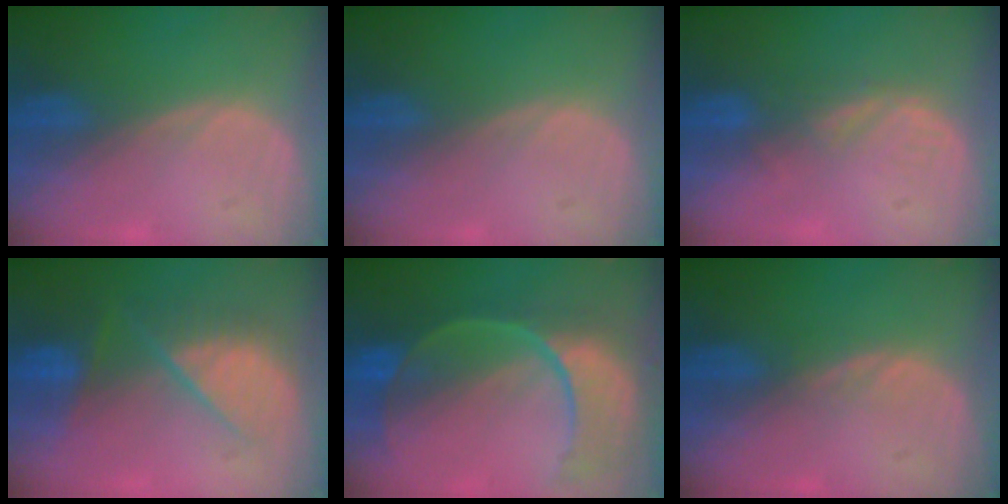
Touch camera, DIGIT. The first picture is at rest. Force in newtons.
{"total": 0.0}
{"total": 2.8, "press": 2.2, "slide": 1.7}
{"total": 8.8, "press": 8.0, "slide": 3.8}
{"total": 11.1, "press": 9.4, "slide": 5.9}
{"total": 1.1, "press": 1.0, "slide": 0.2}